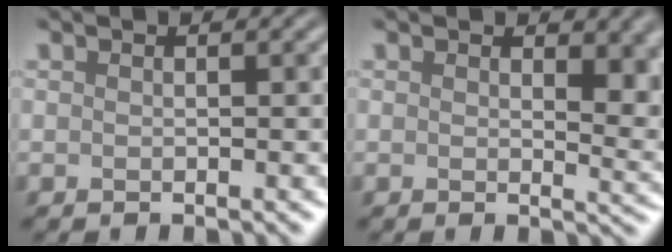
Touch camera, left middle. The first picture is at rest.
{"total": 4.0, "force": [1.4, 2.1, 3.2], "torque": [-0.032, -0.009, 0.025]}